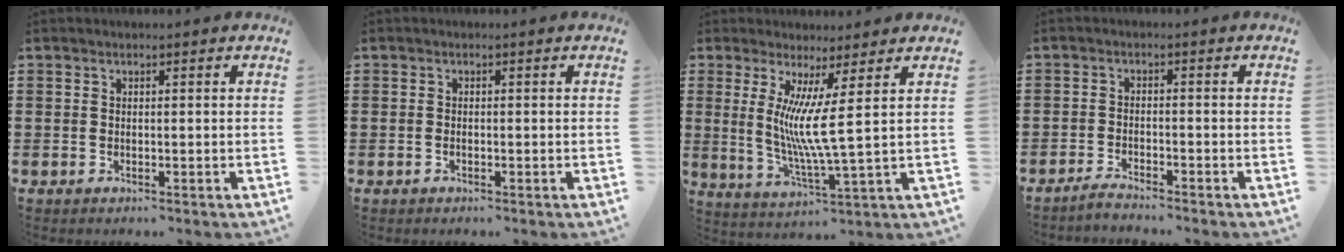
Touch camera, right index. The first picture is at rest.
{"total": 0.5, "force": [-0.4, 0.1, 0.4], "torque": [-0.010, -0.005, -0.005]}
{"total": 7.3, "force": [2.2, -0.7, 6.9], "torque": [-0.137, -0.017, 0.038]}
{"total": 2.1, "force": [-2.0, -0.2, 0.2], "torque": [-0.007, 0.004, -0.040]}